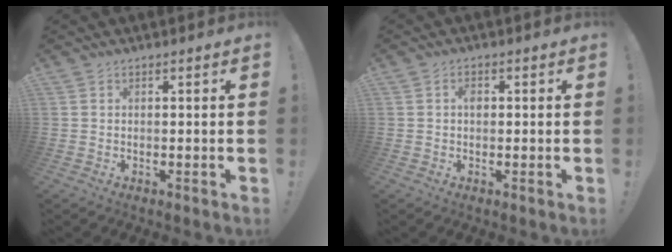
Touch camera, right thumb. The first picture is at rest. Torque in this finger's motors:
{"motor_torque": [0.52, 0.66, 0.30, -0.26, 0.00]}